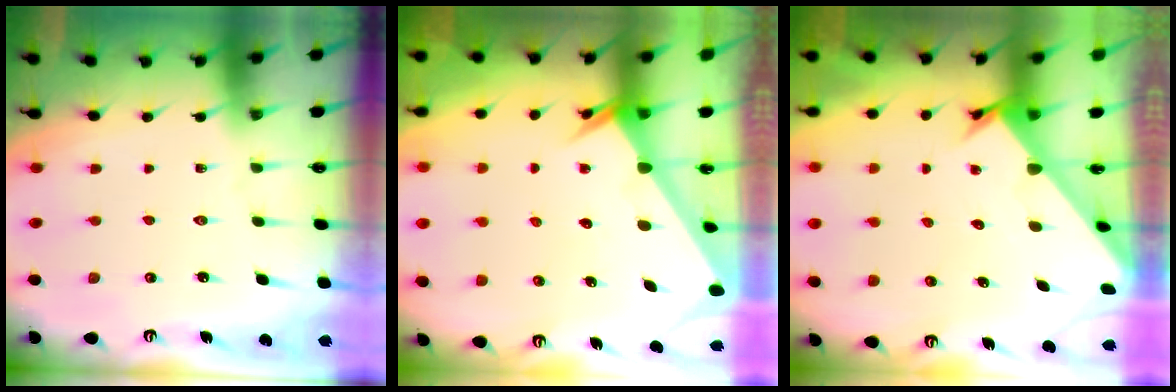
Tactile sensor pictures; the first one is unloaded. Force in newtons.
{"total": 2.5, "press": 2.5, "slide": 0.1}
{"total": 2.3, "press": 2.3, "slide": 0.1}